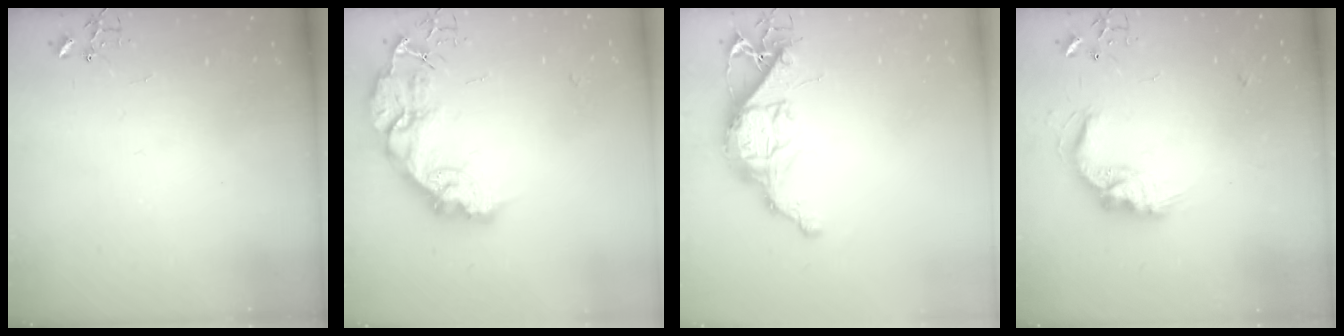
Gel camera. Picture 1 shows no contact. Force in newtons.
{"total": 25.5, "press": 25.4, "slide": 2.1}
{"total": 12.8, "press": 12.7, "slide": 1.0}
{"total": 15.0, "press": 15.0, "slide": 0.6}